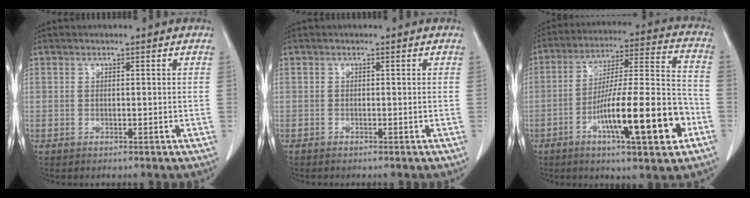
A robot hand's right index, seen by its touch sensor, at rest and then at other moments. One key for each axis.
{"total": 0.0}
{"total": 18.5, "fx": -7.2, "fy": 2.1, "fz": 16.9, "tx": -0.271, "ty": 0.002, "tz": -0.112}